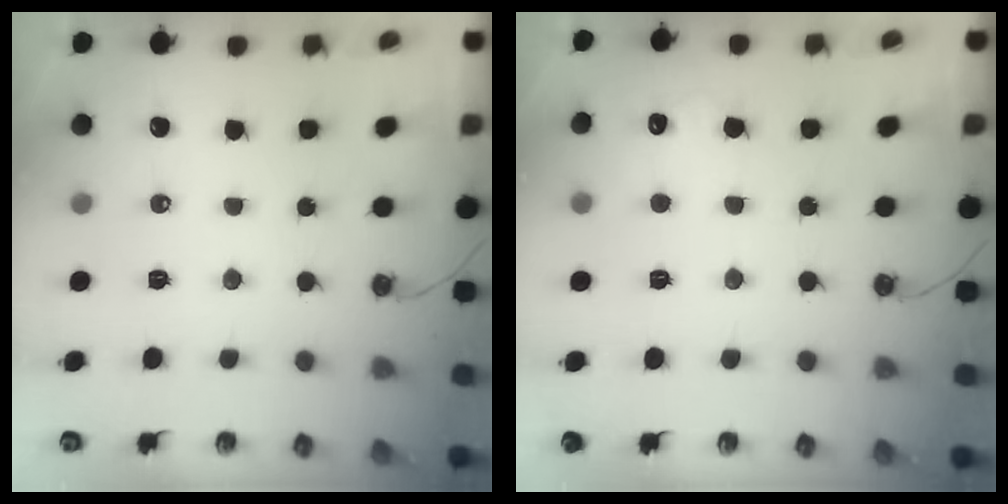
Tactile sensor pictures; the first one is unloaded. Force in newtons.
{"total": 5.0, "press": 4.8, "slide": 1.2}